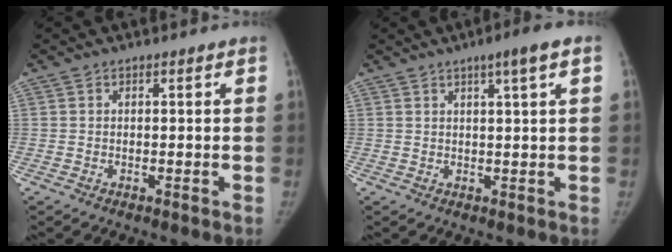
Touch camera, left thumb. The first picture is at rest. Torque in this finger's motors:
{"motor_torque": [0.00, 0.00, 0.62, -0.49, 0.04]}